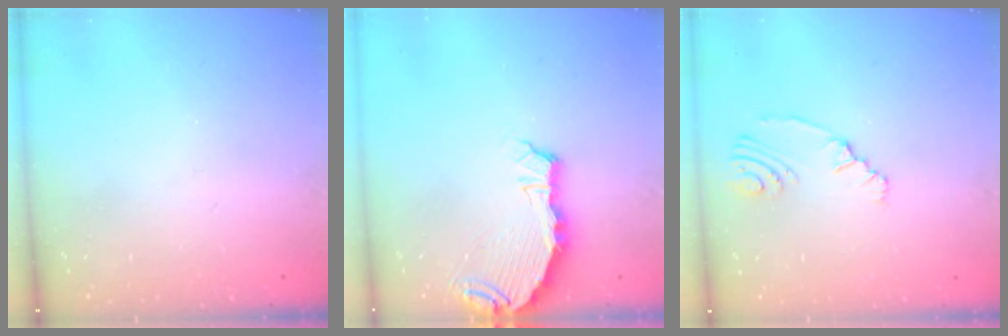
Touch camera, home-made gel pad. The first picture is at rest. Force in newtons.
{"total": 5.5, "press": 5.3, "slide": 1.5}
{"total": 4.4, "press": 2.6, "slide": 3.5}